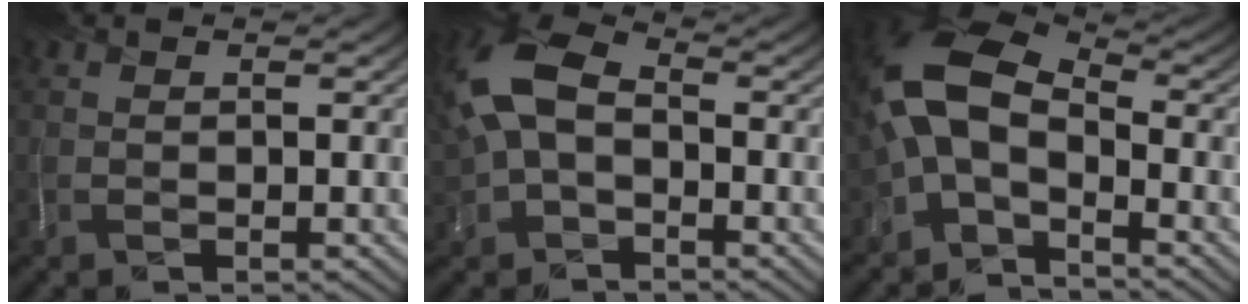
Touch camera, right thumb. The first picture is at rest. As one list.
[{"total": 9.2, "force": [0.6, 6.1, 6.8], "torque": [-0.180, 0.008, 0.003]}, {"total": 10.3, "force": [-1.7, 6.0, 8.3], "torque": [-0.188, 0.007, -0.054]}]